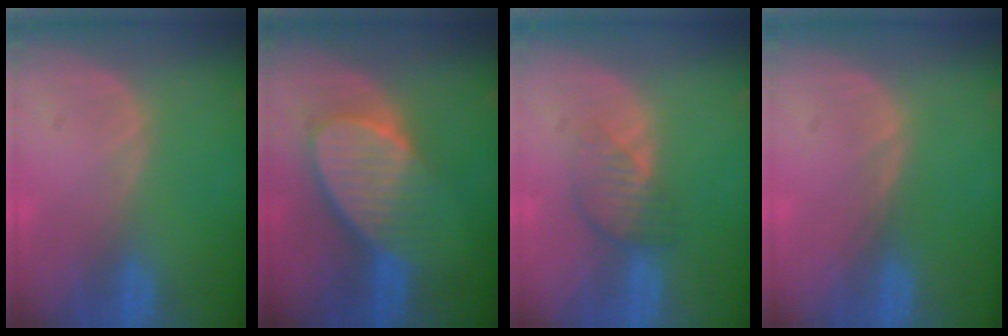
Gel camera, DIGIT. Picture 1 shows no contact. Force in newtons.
{"total": 8.8, "press": 8.0, "slide": 3.7}
{"total": 3.9, "press": 3.7, "slide": 1.4}
{"total": 0.6, "press": 0.4, "slide": 0.4}